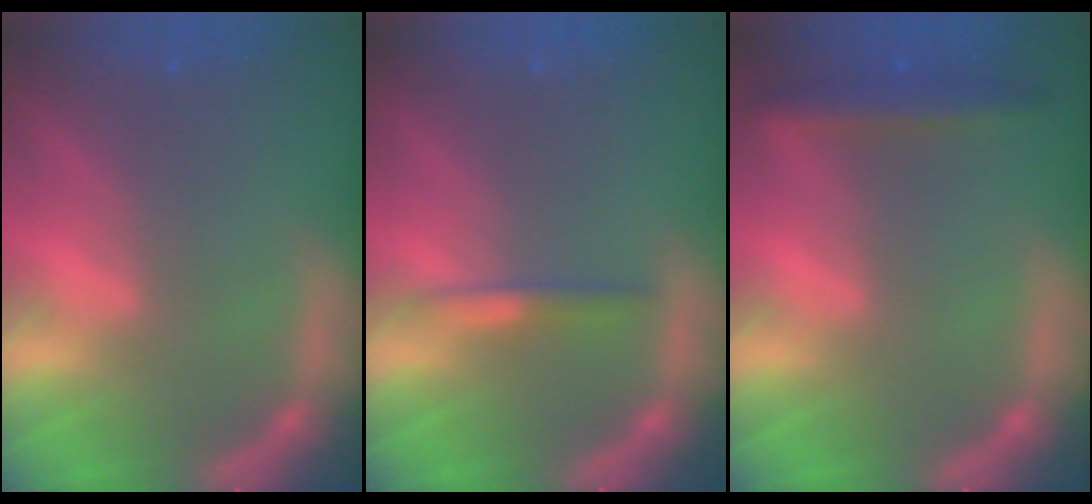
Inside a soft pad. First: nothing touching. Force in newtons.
{"total": 1.4}
{"total": 2.9}